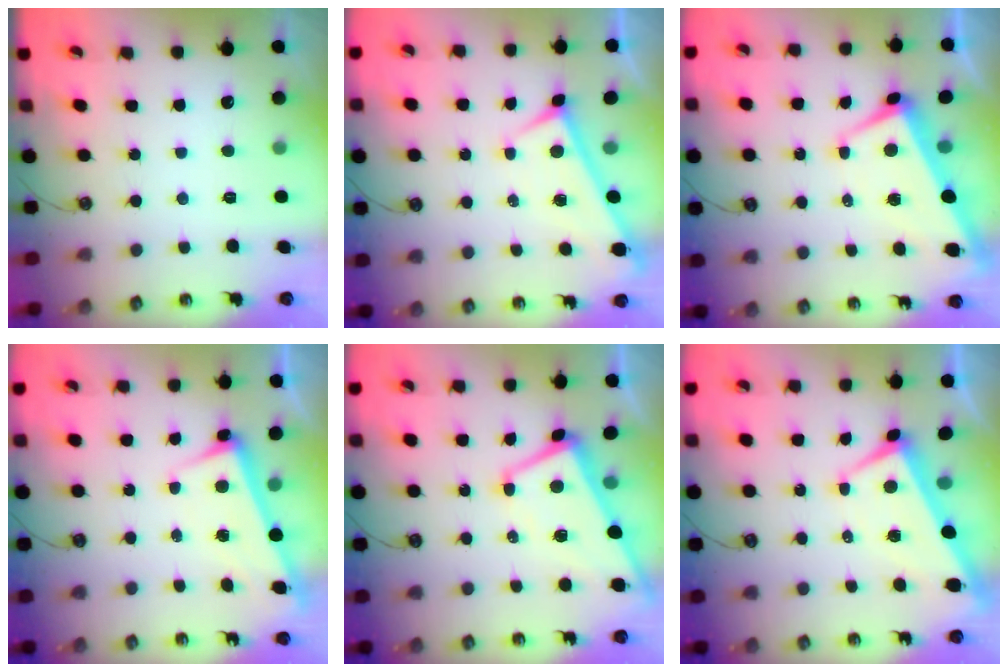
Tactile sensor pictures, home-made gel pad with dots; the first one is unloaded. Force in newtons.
{"total": 0.0}
{"total": 1.1, "press": 0.4, "slide": 1.0}
{"total": 2.6, "press": 2.5, "slide": 0.7}
{"total": 1.2, "press": 0.7, "slide": 1.0}
{"total": 0.9, "press": 0.4, "slide": 0.8}